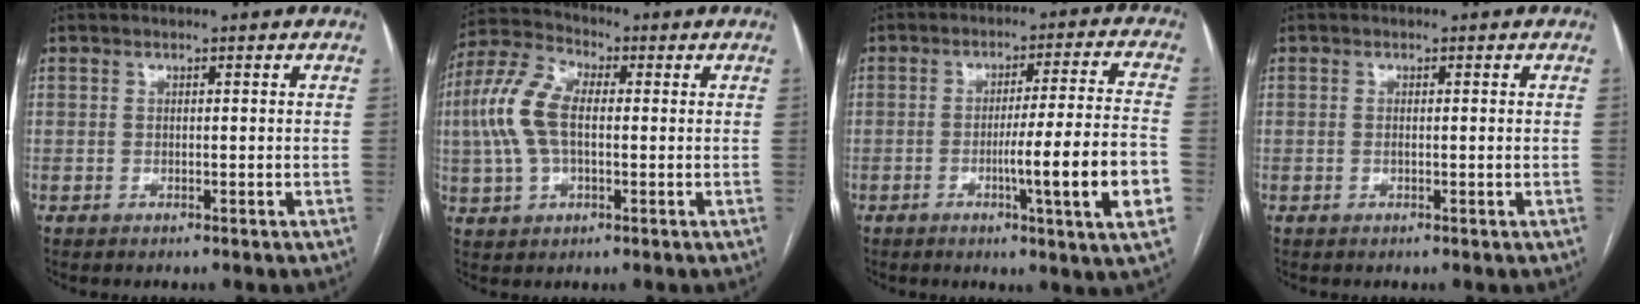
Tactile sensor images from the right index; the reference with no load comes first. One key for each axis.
{"total": 10.1, "fx": 0.4, "fy": 5.0, "fz": 8.8, "tx": -0.220, "ty": 0.026, "tz": 0.007}
{"total": 13.4, "fx": -3.8, "fy": -1.3, "fz": 12.8, "tx": -0.193, "ty": -0.014, "tz": -0.062}
{"total": 0.8, "fx": -0.1, "fy": 0.0, "fz": 0.8, "tx": -0.017, "ty": -0.001, "tz": 0.001}